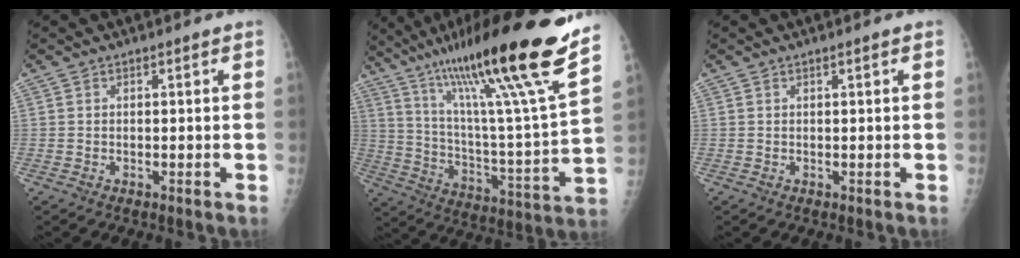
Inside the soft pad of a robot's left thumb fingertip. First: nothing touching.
{"total": 28.2, "force": [19.3, 1.1, 20.6], "torque": [-0.324, -0.080, 0.318]}
{"total": 0.7, "force": [0.2, 0.0, 0.6], "torque": [-0.012, 0.001, 0.004]}